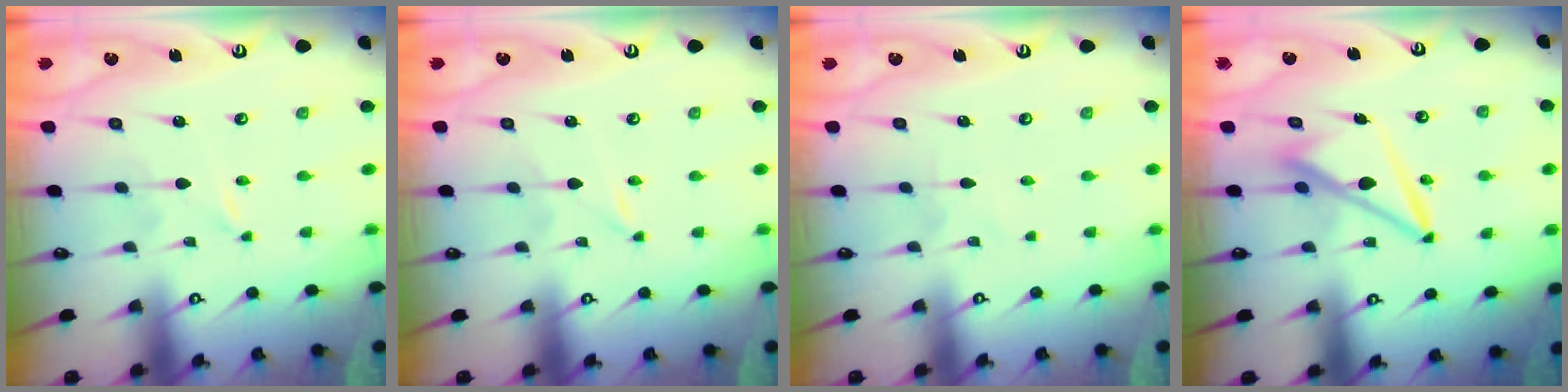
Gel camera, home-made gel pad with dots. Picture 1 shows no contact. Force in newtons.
{"total": 0.0}
{"total": 2.4, "press": 2.4, "slide": 0.3}
{"total": 7.2, "press": 7.2, "slide": 0.5}